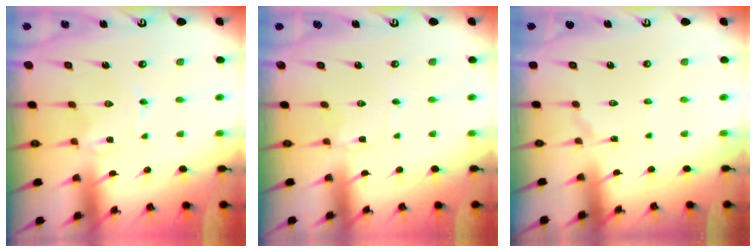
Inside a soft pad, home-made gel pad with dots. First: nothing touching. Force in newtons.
{"total": 1.0, "press": 1.0, "slide": 0.1}
{"total": 3.0, "press": 2.9, "slide": 0.3}